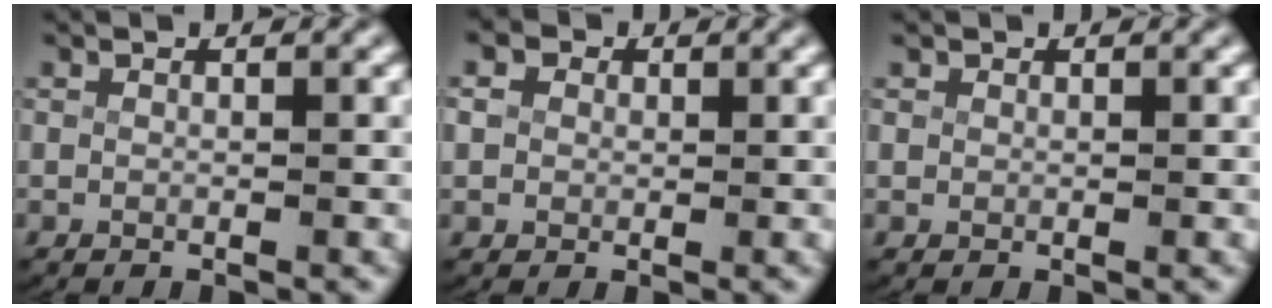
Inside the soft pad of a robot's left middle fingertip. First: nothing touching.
{"total": 2.3, "force": [0.5, 2.1, 0.7], "torque": [-0.030, -0.005, 0.010]}
{"total": 0.6, "force": [0.3, 0.5, 0.1], "torque": [-0.011, -0.008, 0.013]}